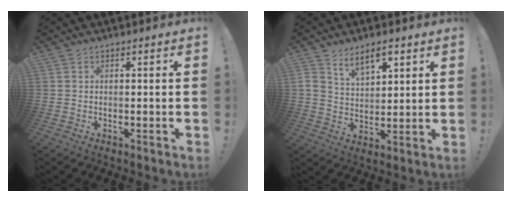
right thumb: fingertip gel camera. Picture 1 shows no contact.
{"total": 8.6, "force": [5.5, 4.4, 5.1], "torque": [-0.086, -0.017, 0.101]}